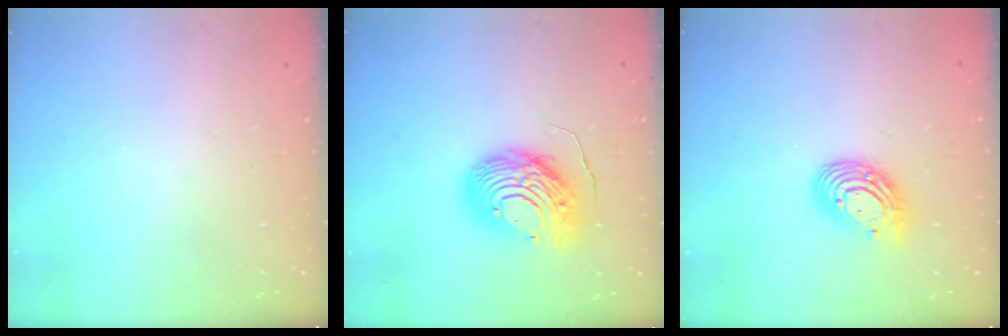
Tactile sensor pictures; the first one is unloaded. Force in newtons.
{"total": 12.9, "press": 12.8, "slide": 1.3}
{"total": 11.1, "press": 11.0, "slide": 1.1}